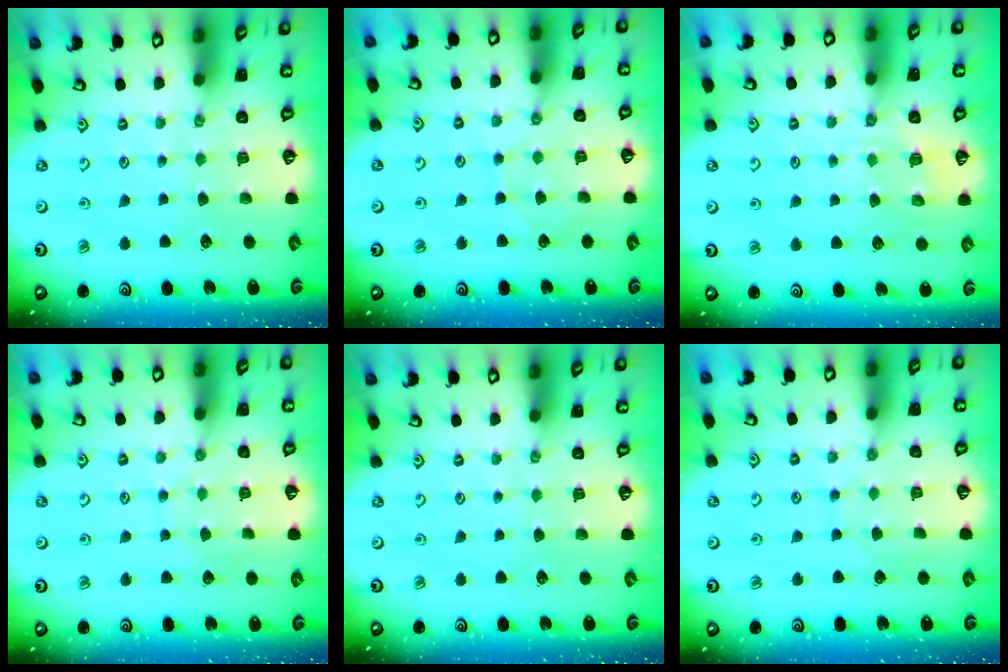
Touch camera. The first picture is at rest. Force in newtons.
{"total": 5.0, "press": 4.9, "slide": 0.6}
{"total": 5.2, "press": 5.1, "slide": 1.1}
{"total": 4.9, "press": 4.9, "slide": 0.4}
{"total": 0.0}
{"total": 5.0, "press": 5.0, "slide": 0.5}